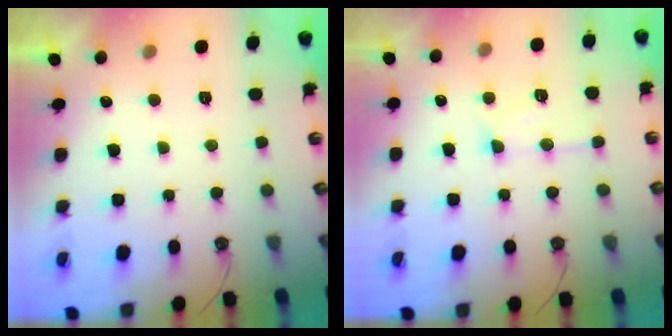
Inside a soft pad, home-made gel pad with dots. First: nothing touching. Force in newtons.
{"total": 11.1, "press": 11.1, "slide": 1.0}